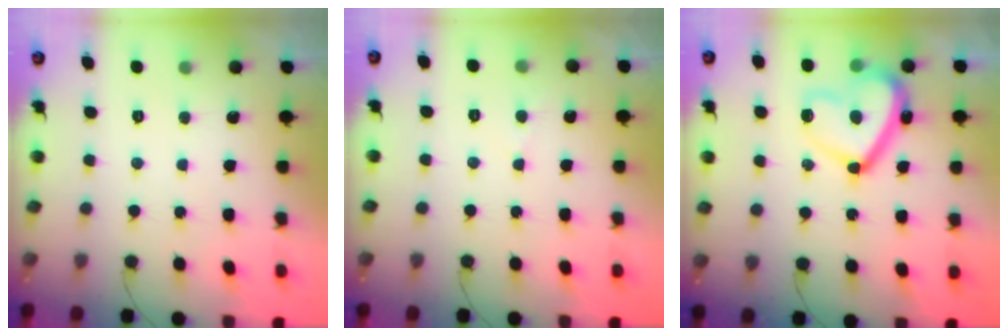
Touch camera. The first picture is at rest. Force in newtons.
{"total": 2.4, "press": 2.4, "slide": 0.4}
{"total": 16.0, "press": 15.9, "slide": 1.5}